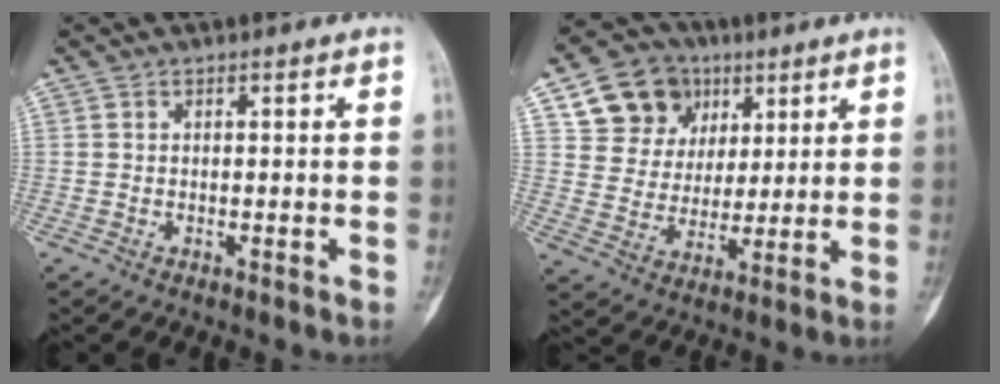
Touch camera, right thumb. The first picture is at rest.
{"total": 13.6, "force": [6.5, 11.0, 4.6], "torque": [-0.043, -0.014, 0.118]}